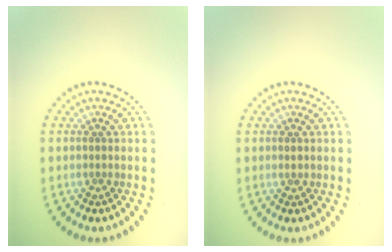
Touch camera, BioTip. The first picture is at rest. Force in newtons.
{"total": 0.7, "press": 0.7, "slide": 0.1}